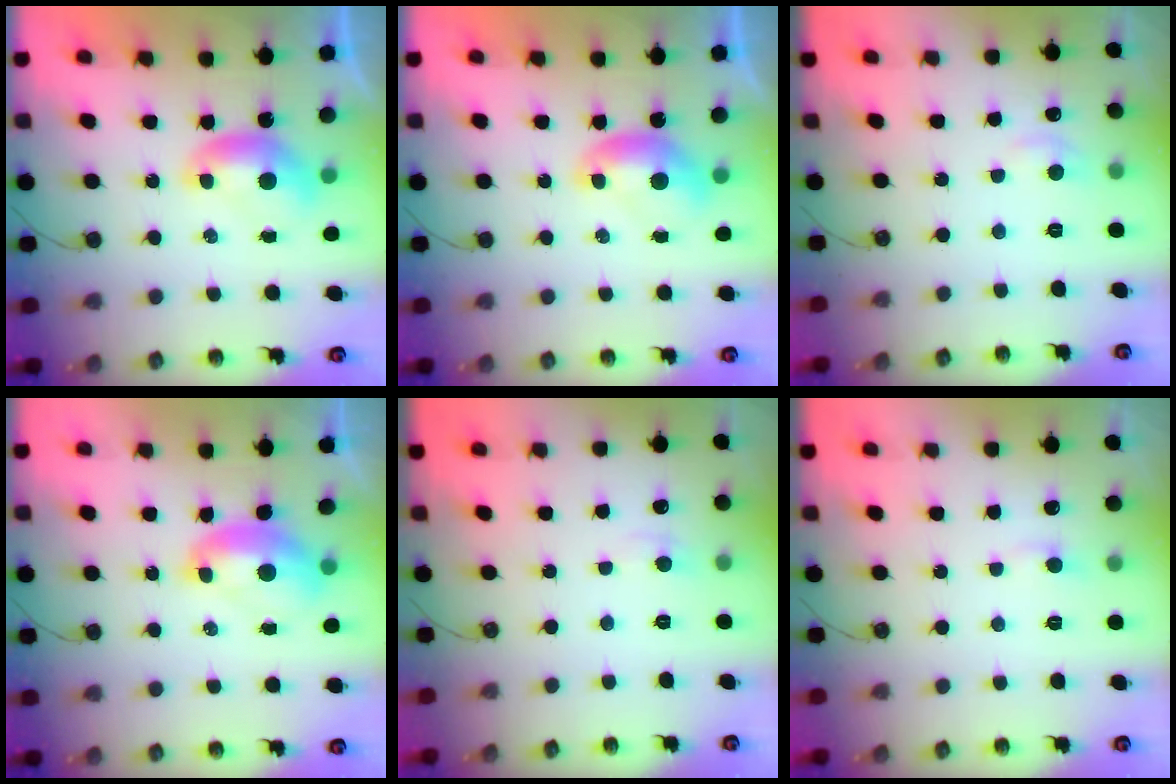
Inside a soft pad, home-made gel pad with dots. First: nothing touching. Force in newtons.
{"total": 0.0}
{"total": 1.0, "press": 0.5, "slide": 0.9}
{"total": 2.1, "press": 2.0, "slide": 0.7}
{"total": 0.6, "press": 0.4, "slide": 0.5}
{"total": 0.7, "press": 0.6, "slide": 0.5}